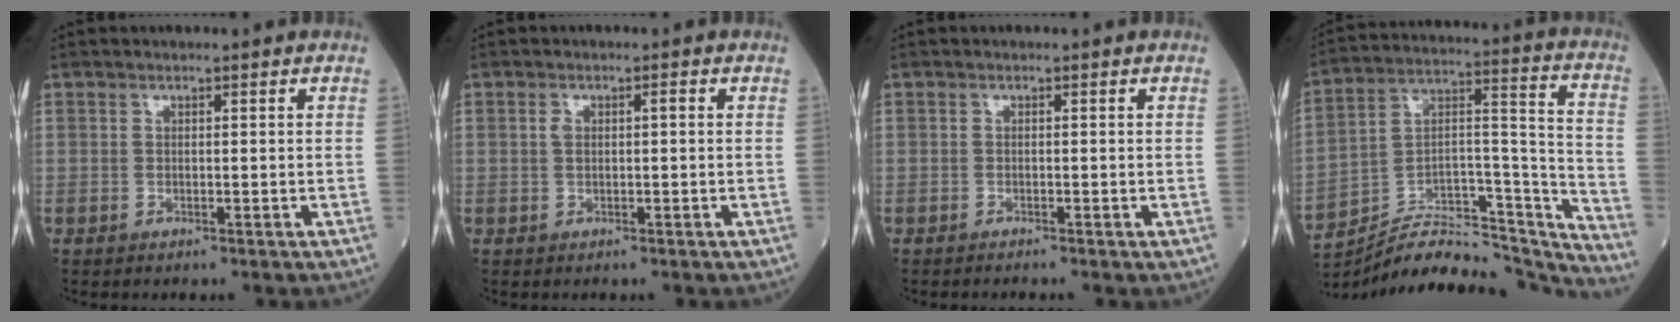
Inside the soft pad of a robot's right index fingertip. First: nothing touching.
{"total": 1.5, "force": [0.1, 0.7, 1.3], "torque": [-0.025, 0.008, 0.005]}
{"total": 0.6, "force": [-0.5, -0.1, 0.2], "torque": [-0.007, -0.001, -0.010]}
{"total": 23.4, "force": [-22.1, 4.1, 6.4], "torque": [-0.092, 0.050, -0.340]}